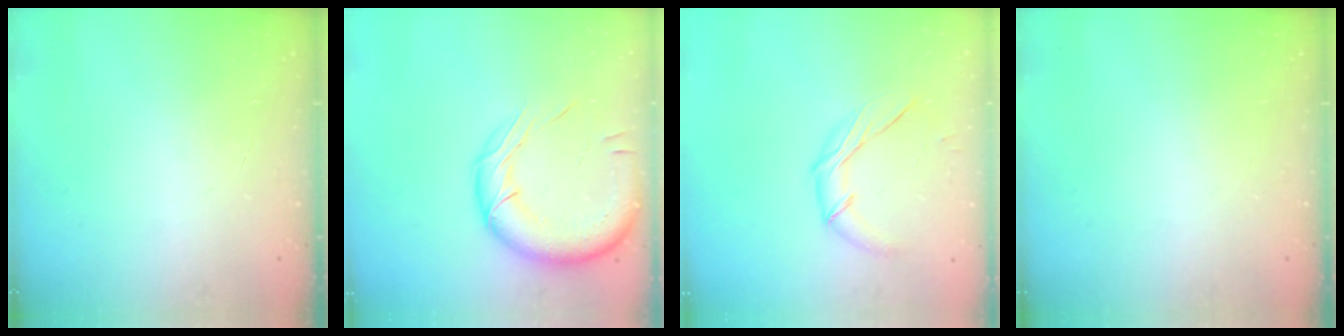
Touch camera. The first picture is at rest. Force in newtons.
{"total": 16.4, "press": 16.2, "slide": 2.5}
{"total": 9.1, "press": 9.1, "slide": 0.4}
{"total": 0.0}